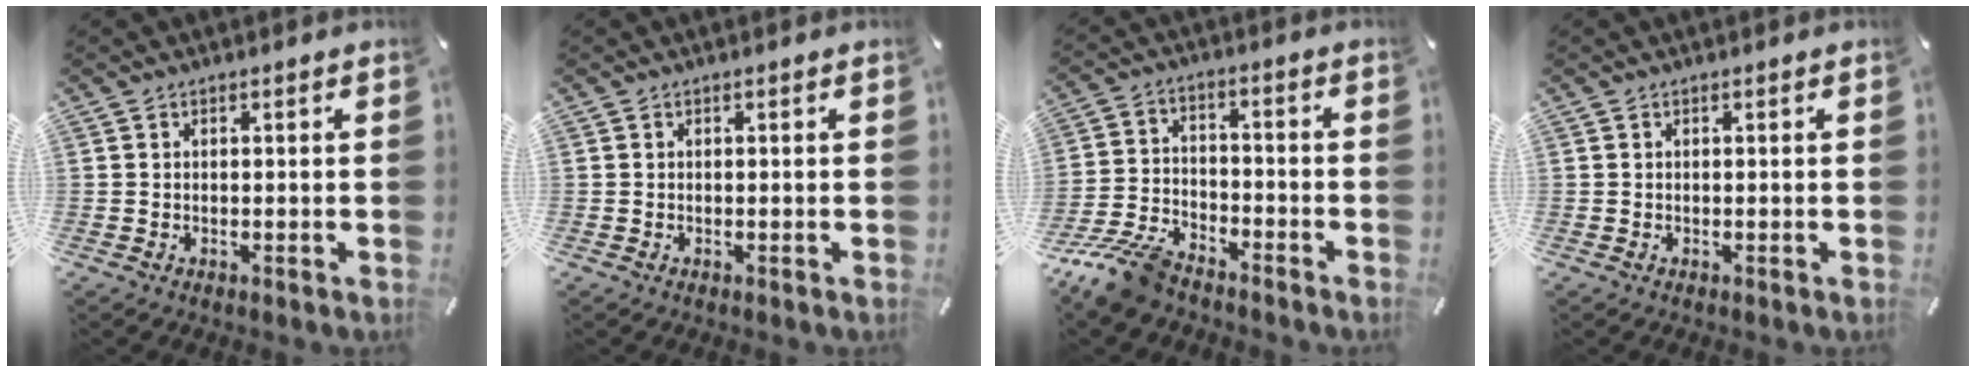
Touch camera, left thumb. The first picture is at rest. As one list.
[{"total": 0.0}, {"total": 10.7, "force": [-8.8, 4.0, 4.6], "torque": [-0.093, 0.043, -0.169]}, {"total": 0.0}]